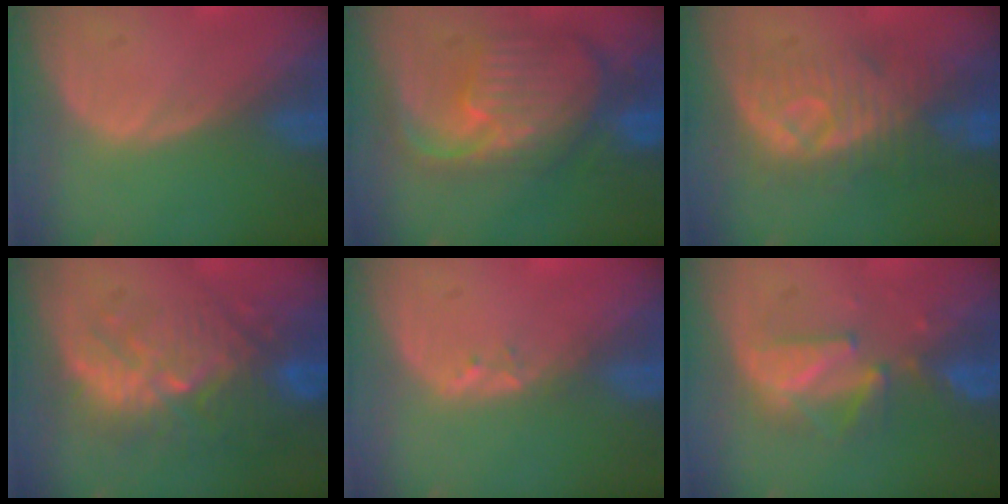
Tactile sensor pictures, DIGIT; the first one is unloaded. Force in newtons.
{"total": 10.9, "press": 9.6, "slide": 5.2}
{"total": 8.2, "press": 8.2, "slide": 0.2}
{"total": 10.1, "press": 9.4, "slide": 3.7}
{"total": 1.4, "press": 1.3, "slide": 0.7}
{"total": 5.7, "press": 5.7, "slide": 0.6}